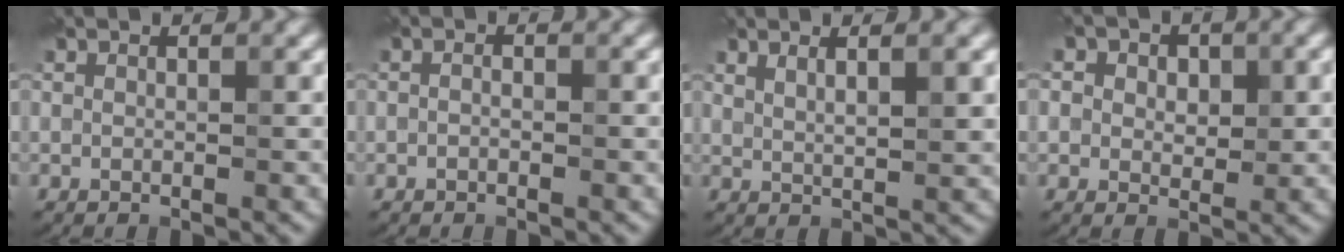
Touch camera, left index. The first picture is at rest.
{"total": 0.6, "force": [-0.3, 0.4, 0.5], "torque": [-0.008, -0.003, -0.007]}
{"total": 3.3, "force": [1.6, 1.0, 2.7], "torque": [-0.030, 0.000, 0.025]}
{"total": 5.9, "force": [2.5, 4.1, 3.4], "torque": [-0.036, 0.021, 0.003]}